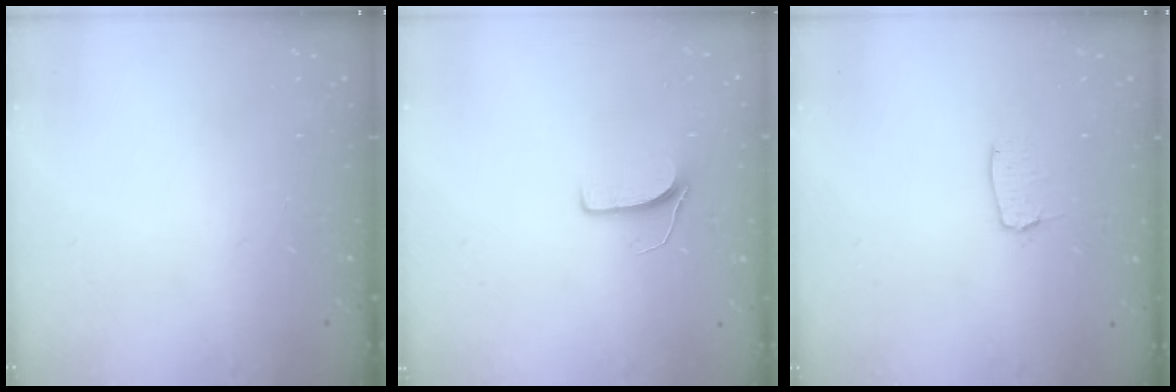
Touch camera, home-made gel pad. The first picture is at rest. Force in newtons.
{"total": 5.9, "press": 5.9, "slide": 0.4}
{"total": 3.7, "press": 3.7, "slide": 0.3}